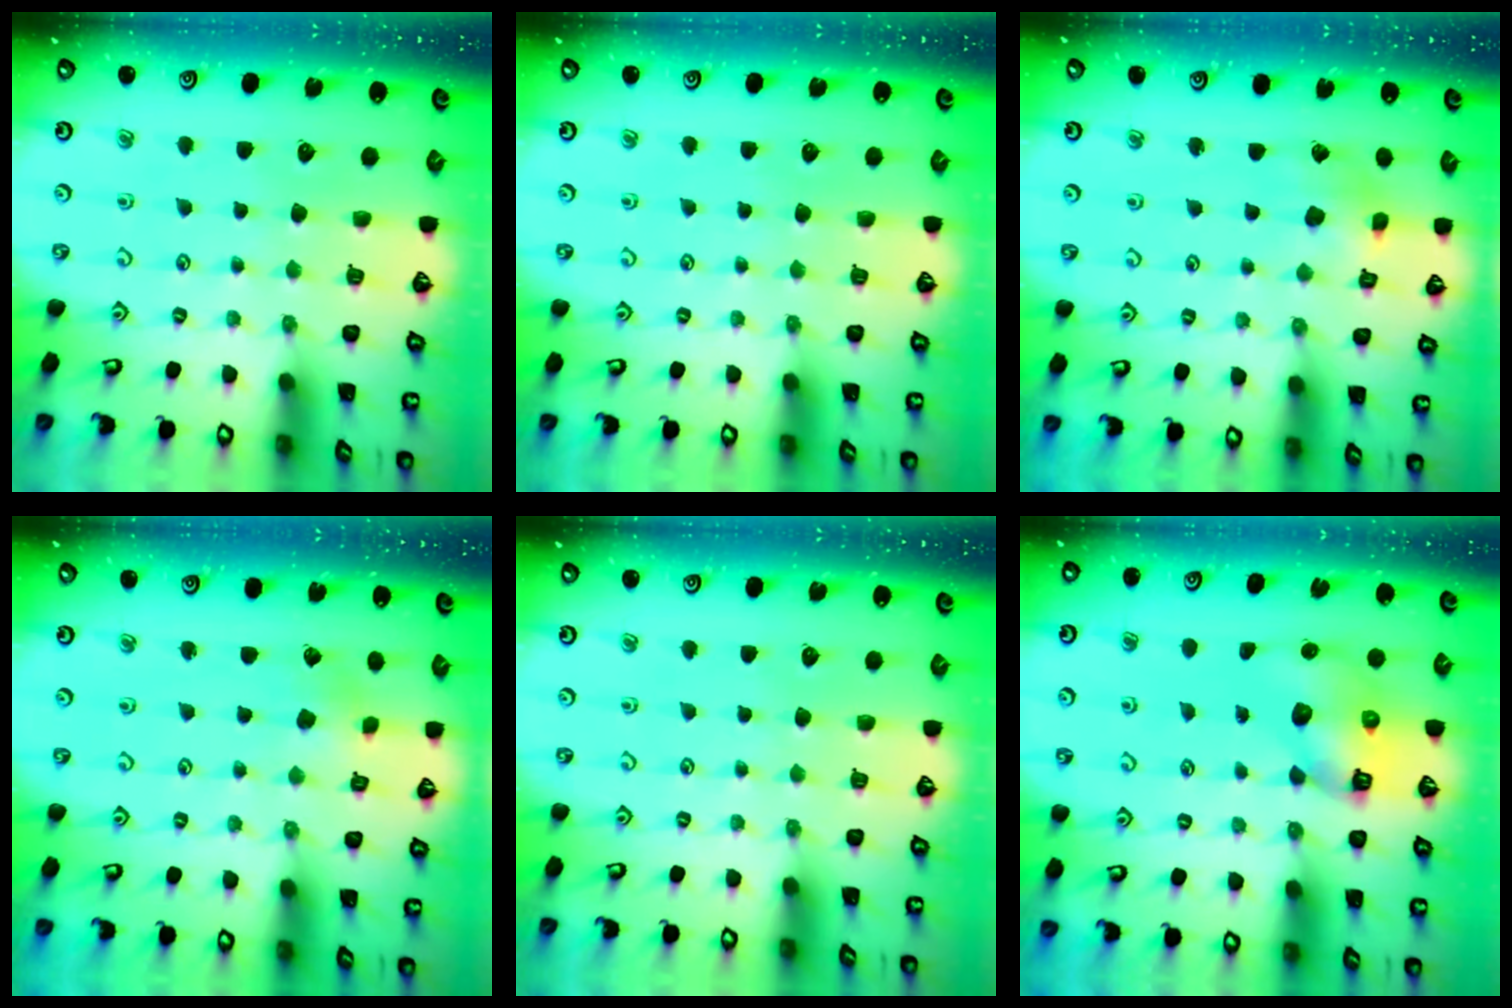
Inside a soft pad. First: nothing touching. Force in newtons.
{"total": 0.0}
{"total": 5.8, "press": 5.8, "slide": 0.6}
{"total": 1.9, "press": 1.9, "slide": 0.2}
{"total": 0.0}
{"total": 7.4, "press": 7.3, "slide": 0.9}